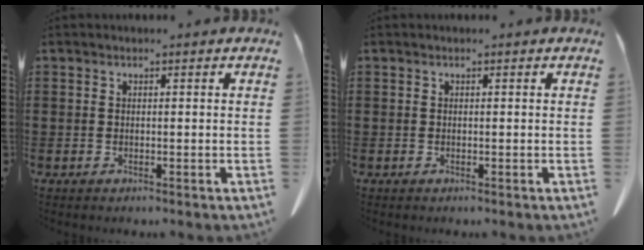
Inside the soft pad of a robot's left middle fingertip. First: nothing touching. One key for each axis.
{"total": 0.0}